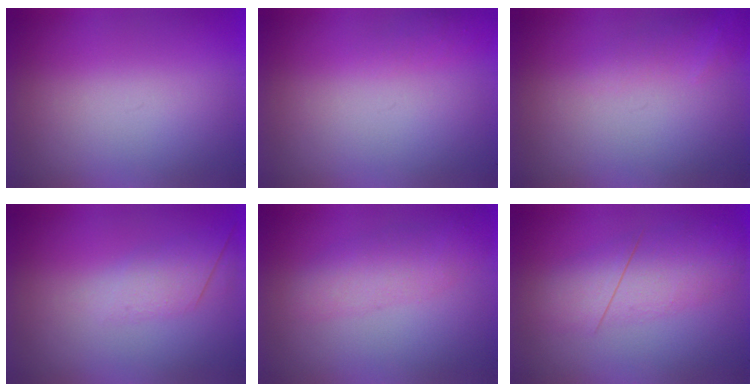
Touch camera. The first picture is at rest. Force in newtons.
{"total": 1.0}
{"total": 1.4}
{"total": 2.6}
{"total": 2.3}
{"total": 3.0}